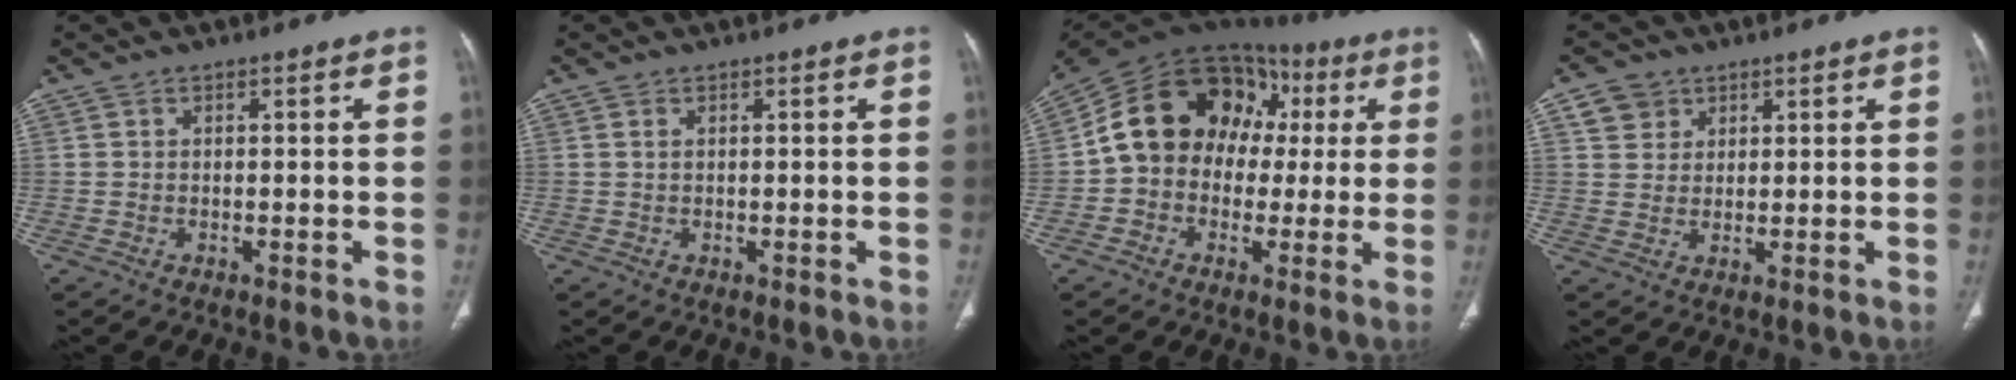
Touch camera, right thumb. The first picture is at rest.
{"total": 0.6, "force": [0.3, 0.3, 0.5], "torque": [-0.012, 0.003, 0.005]}
{"total": 17.9, "force": [2.0, 14.1, 10.9], "torque": [-0.143, 0.053, 0.026]}
{"total": 4.4, "force": [2.3, 3.6, 0.9], "torque": [-0.001, -0.009, 0.044]}